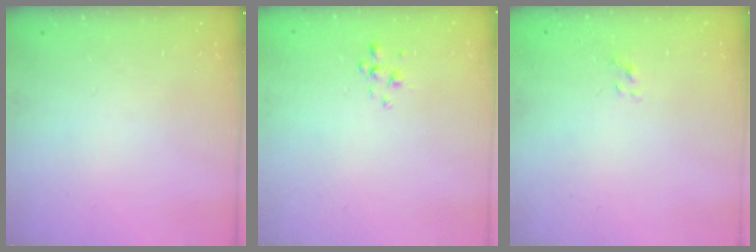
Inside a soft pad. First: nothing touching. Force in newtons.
{"total": 1.4, "press": 1.3, "slide": 0.6}
{"total": 0.8, "press": 0.5, "slide": 0.6}